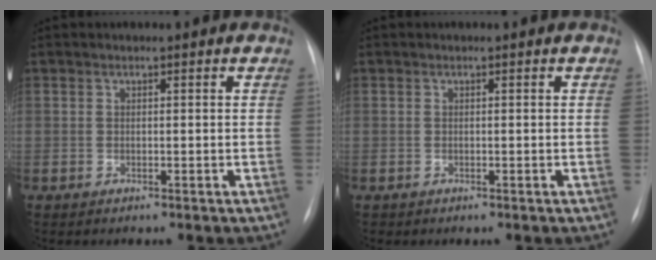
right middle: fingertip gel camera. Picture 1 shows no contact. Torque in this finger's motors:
{"motor_torque": [0.59, -0.55, -0.08, 0.01]}